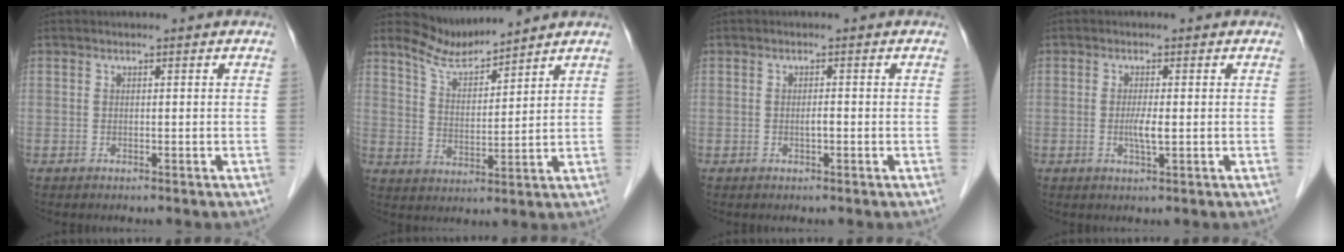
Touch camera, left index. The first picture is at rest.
{"total": 5.7, "force": [5.7, 0.1, 0.3], "torque": [-0.017, -0.002, 0.116]}
{"total": 0.9, "force": [-0.3, 0.2, 0.8], "torque": [-0.016, 0.001, -0.005]}
{"total": 2.4, "force": [-0.3, 0.2, 2.4], "torque": [-0.050, -0.004, -0.004]}